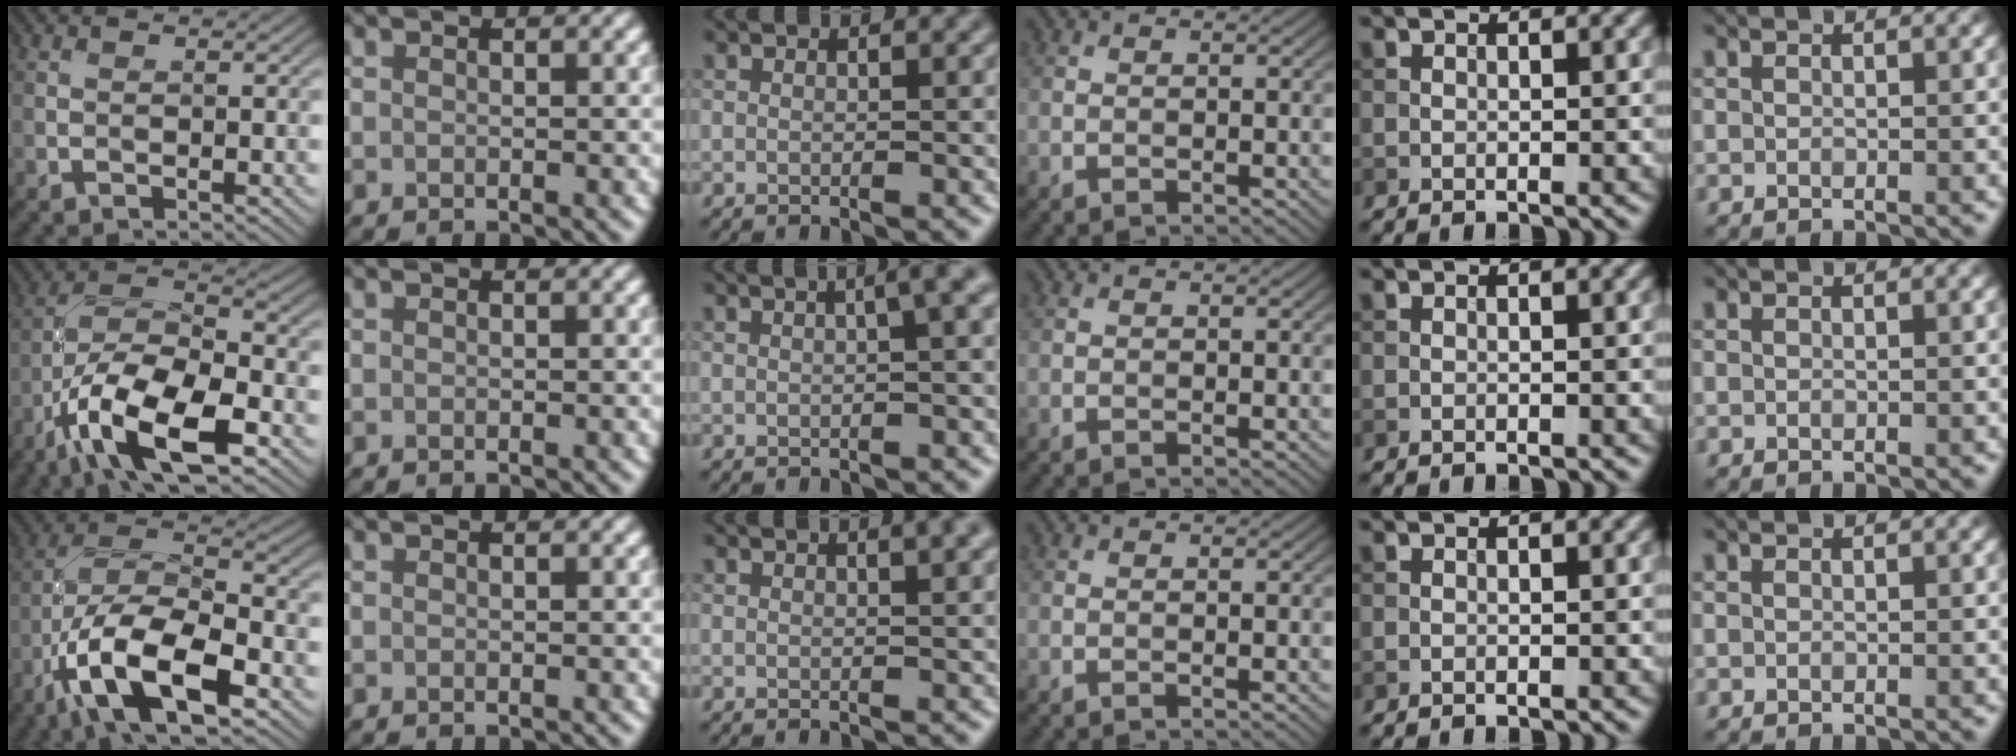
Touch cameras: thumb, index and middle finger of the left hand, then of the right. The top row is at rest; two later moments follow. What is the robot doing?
{"motion": "screw", "object": "medicine bottle"}